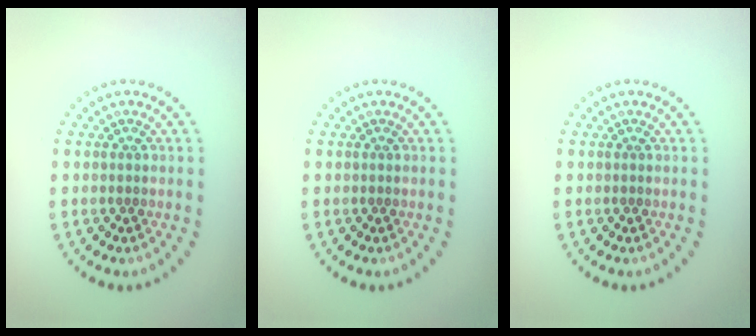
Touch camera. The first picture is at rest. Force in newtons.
{"total": 0.0}
{"total": 0.0}